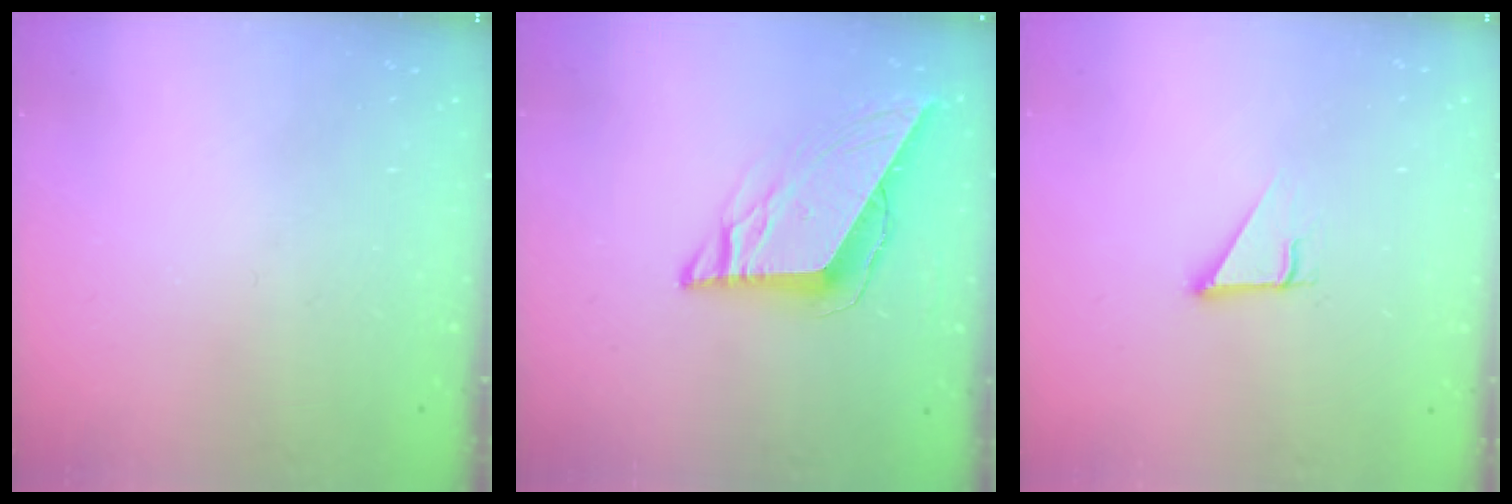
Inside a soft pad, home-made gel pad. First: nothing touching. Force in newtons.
{"total": 9.8, "press": 9.7, "slide": 1.1}
{"total": 2.7, "press": 2.7, "slide": 0.3}